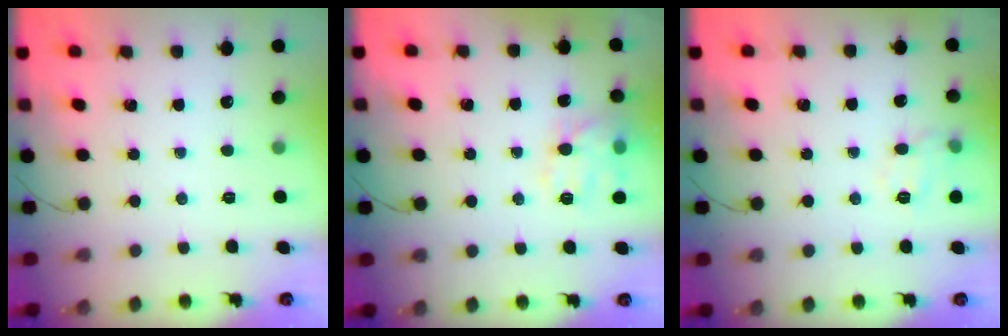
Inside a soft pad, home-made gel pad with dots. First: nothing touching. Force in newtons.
{"total": 12.0, "press": 11.9, "slide": 0.8}
{"total": 9.0, "press": 9.0, "slide": 0.6}